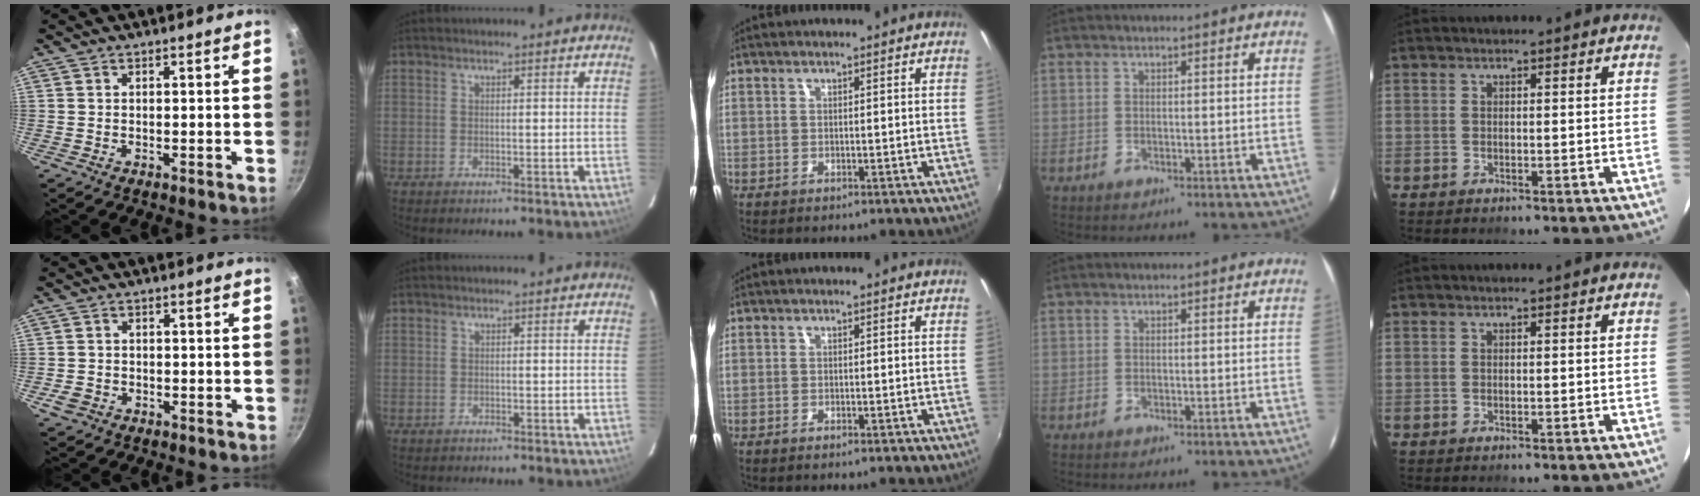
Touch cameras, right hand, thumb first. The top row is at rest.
{"thumb": {"total": 2.9, "force": [-1.3, 2.3, 1.2], "torque": [-0.020, 0.013, -0.020]}, "index": {"total": 0.8, "force": [-0.4, 0.6, -0.3], "torque": [0.001, 0.002, -0.004]}}